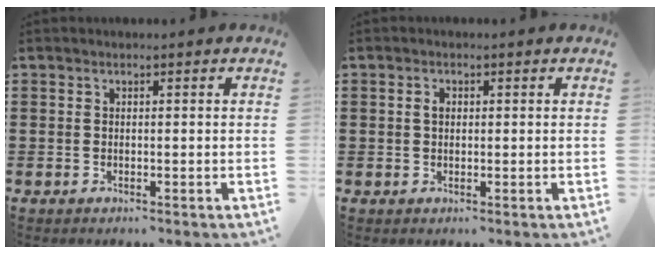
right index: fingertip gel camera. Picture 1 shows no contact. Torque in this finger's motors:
{"motor_torque": [0.07, -0.05, 0.00, 0.03]}